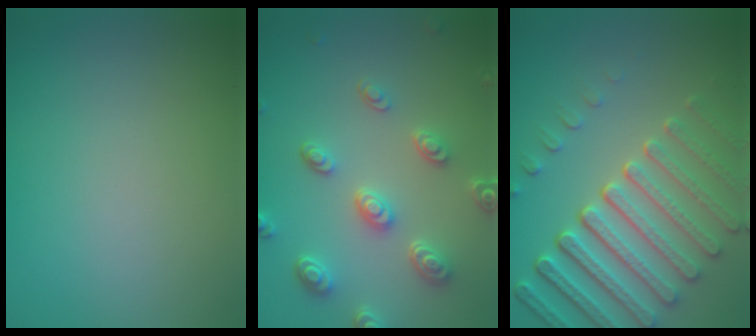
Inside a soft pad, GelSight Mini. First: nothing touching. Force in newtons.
{"total": 4.6, "press": 3.7, "slide": 2.7}
{"total": 7.9, "press": 5.7, "slide": 5.4}